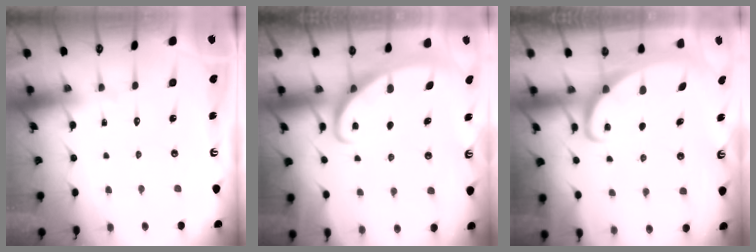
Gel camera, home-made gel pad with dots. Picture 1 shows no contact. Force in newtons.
{"total": 3.0, "press": 3.0, "slide": 0.3}
{"total": 2.0, "press": 2.0, "slide": 0.3}